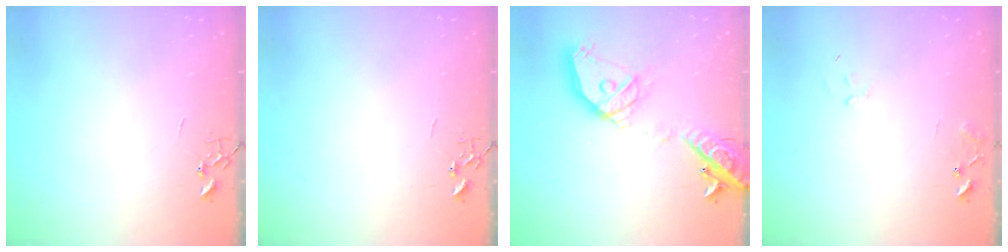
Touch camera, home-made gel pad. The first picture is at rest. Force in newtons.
{"total": 0.0}
{"total": 21.9, "press": 21.6, "slide": 3.8}
{"total": 7.6, "press": 7.6, "slide": 0.7}